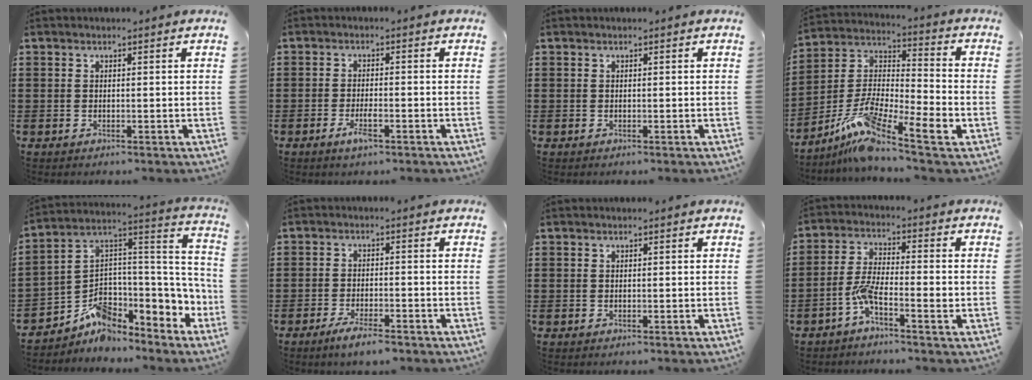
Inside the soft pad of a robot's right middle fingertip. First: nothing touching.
{"total": 3.3, "force": [-1.6, 0.7, 2.8], "torque": [-0.059, -0.004, -0.033]}
{"total": 0.0}
{"total": 9.5, "force": [-6.3, 1.1, 7.1], "torque": [-0.166, -0.030, -0.137]}
{"total": 5.6, "force": [-3.2, 3.8, 2.6], "torque": [-0.057, -0.030, -0.062]}
{"total": 3.6, "force": [-3.0, 0.4, 2.0], "torque": [-0.041, -0.002, -0.057]}
{"total": 0.0}
{"total": 5.4, "force": [-2.3, 1.5, 4.7], "torque": [-0.100, 0.000, -0.047]}